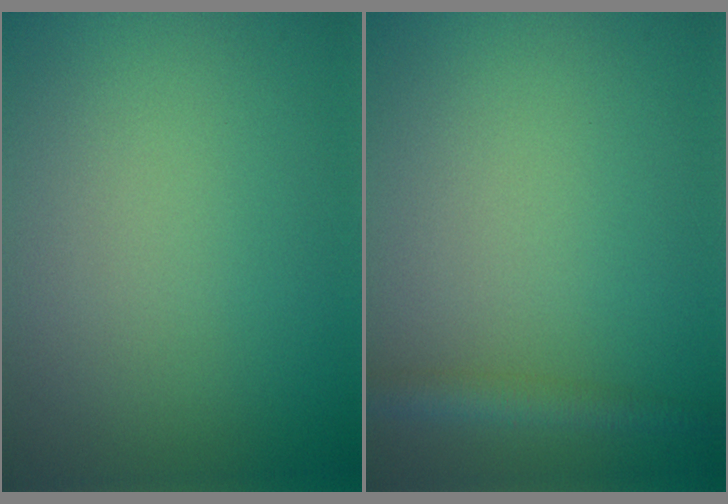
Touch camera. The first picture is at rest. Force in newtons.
{"total": 2.2, "press": 2.2, "slide": 0.1}